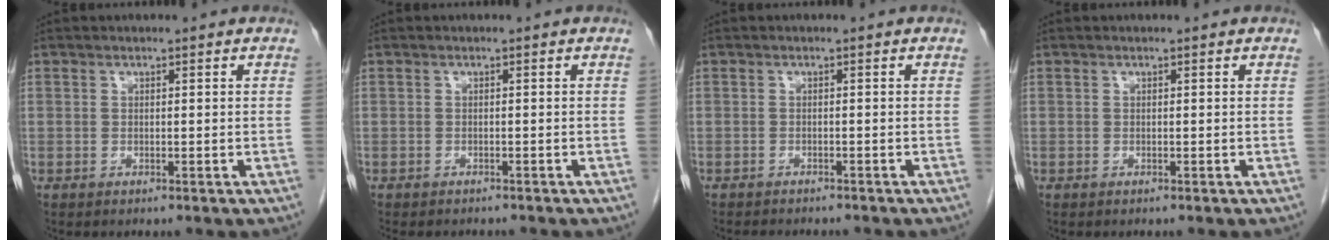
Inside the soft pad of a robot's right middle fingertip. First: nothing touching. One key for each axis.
{"total": 5.4, "fx": -4.8, "fy": 1.6, "fz": 1.9, "tx": -0.020, "ty": -0.004, "tz": -0.063}
{"total": 5.2, "fx": -4.7, "fy": 1.4, "fz": 1.9, "tx": -0.025, "ty": -0.005, "tz": -0.061}
{"total": 0.0}